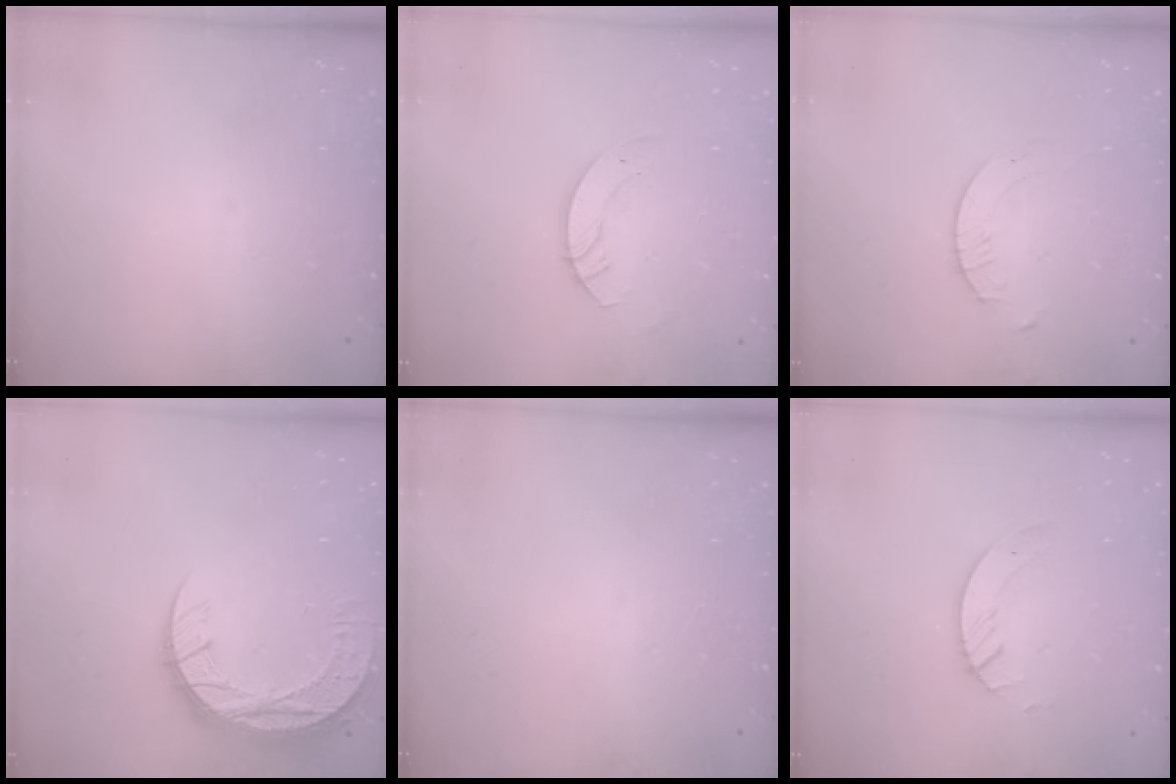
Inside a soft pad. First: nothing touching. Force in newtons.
{"total": 3.7, "press": 3.7, "slide": 0.3}
{"total": 1.6, "press": 1.6, "slide": 0.2}
{"total": 12.2, "press": 12.2, "slide": 0.9}
{"total": 0.0}
{"total": 3.8, "press": 3.8, "slide": 0.3}